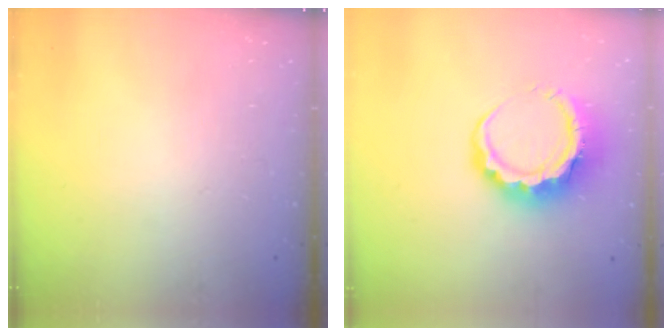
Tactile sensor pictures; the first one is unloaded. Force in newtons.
{"total": 10.6, "press": 10.4, "slide": 2.1}